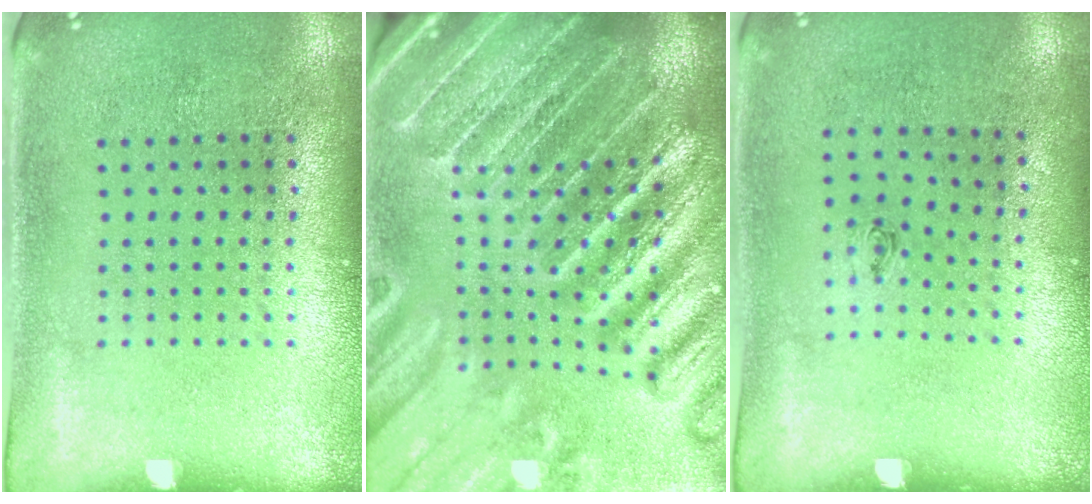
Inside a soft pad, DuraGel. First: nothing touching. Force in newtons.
{"total": 5.5, "press": 4.8, "slide": 2.7}
{"total": 0.5, "press": 0.1, "slide": 0.5}